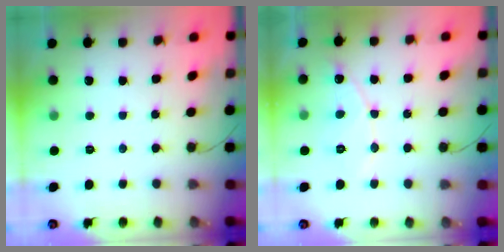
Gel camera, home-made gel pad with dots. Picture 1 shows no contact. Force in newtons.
{"total": 7.8, "press": 7.8, "slide": 0.7}